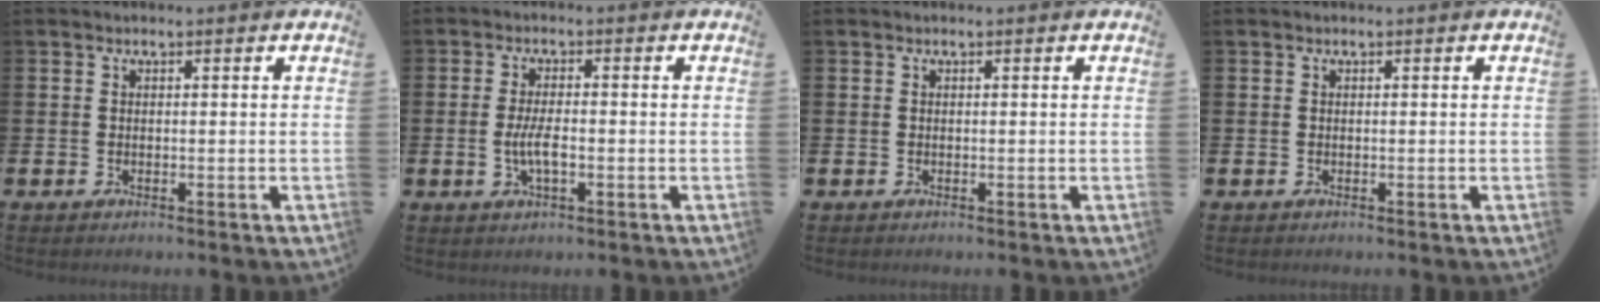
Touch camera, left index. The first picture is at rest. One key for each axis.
{"total": 3.7, "fx": -0.8, "fy": 1.2, "fz": 3.4, "tx": -0.064, "ty": 0.000, "tz": -0.017}
{"total": 0.0}
{"total": 0.0}